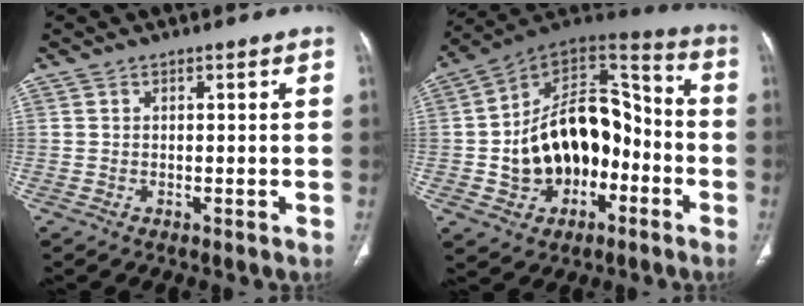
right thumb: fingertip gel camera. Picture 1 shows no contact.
{"total": 21.8, "force": [-4.7, 15.2, 15.0], "torque": [-0.195, 0.061, -0.068]}